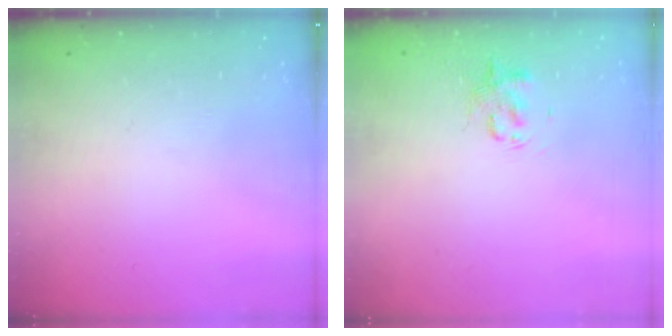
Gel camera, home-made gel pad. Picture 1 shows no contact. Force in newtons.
{"total": 1.4, "press": 1.3, "slide": 0.5}